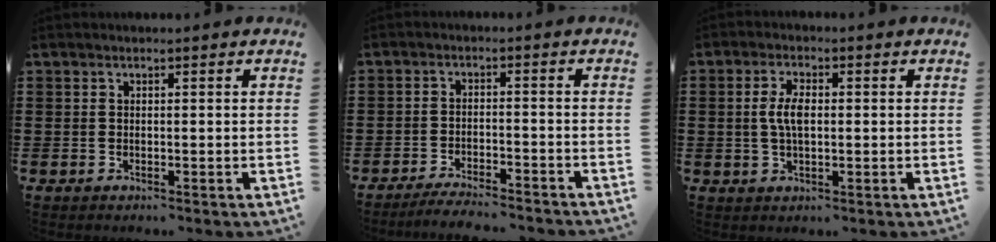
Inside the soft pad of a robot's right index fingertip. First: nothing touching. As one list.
[{"total": 3.6, "force": [-3.5, 0.0, 0.8], "torque": [-0.016, 0.001, -0.070]}, {"total": 4.4, "force": [0.3, 1.9, 4.0], "torque": [-0.087, 0.004, 0.001]}]